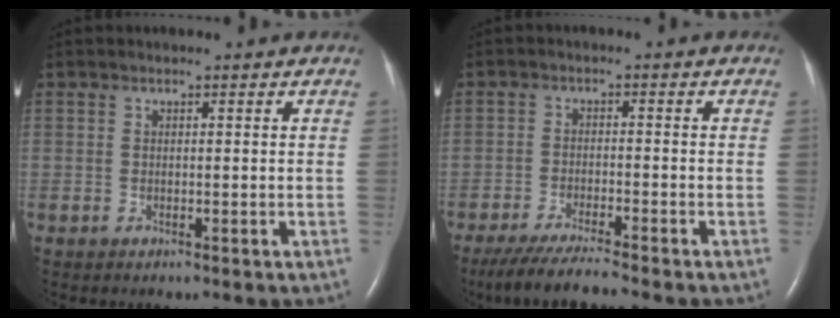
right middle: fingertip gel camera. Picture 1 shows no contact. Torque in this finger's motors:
{"motor_torque": [0.12, -0.13, 0.04, 0.03]}